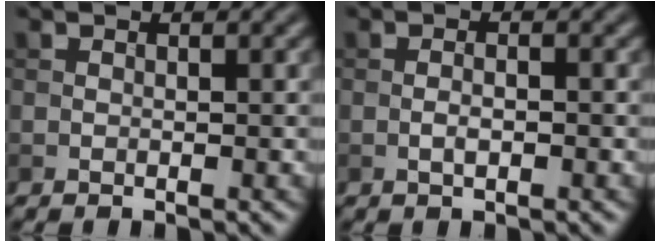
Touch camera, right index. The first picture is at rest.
{"total": 1.4, "force": [-0.4, 0.5, 1.2], "torque": [-0.025, 0.001, -0.010]}